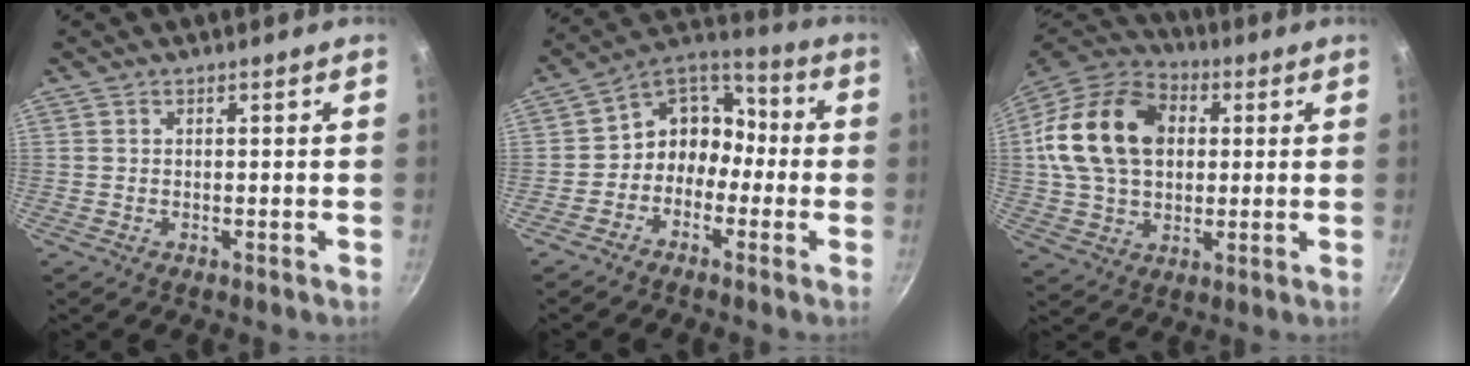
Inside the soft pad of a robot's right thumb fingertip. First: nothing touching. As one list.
[{"total": 10.0, "force": [-2.6, 8.4, 4.6], "torque": [-0.030, 0.059, -0.069]}, {"total": 20.9, "force": [3.6, 15.2, 13.9], "torque": [-0.234, 0.023, 0.056]}]